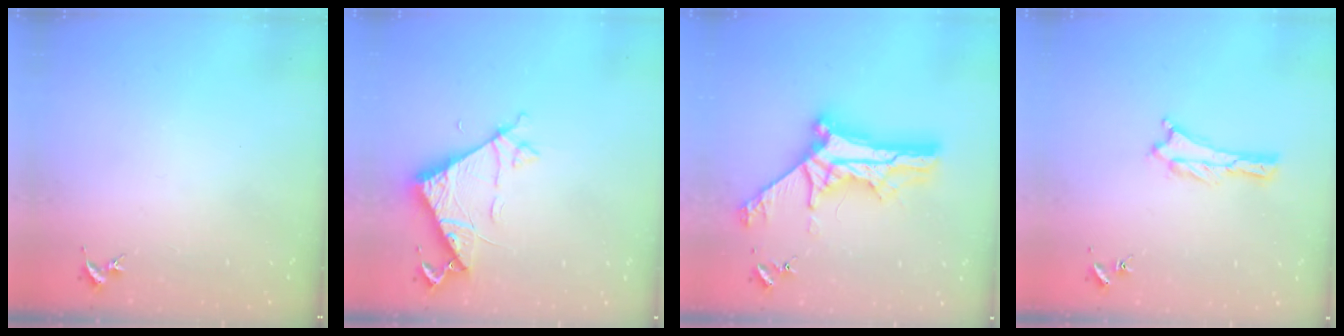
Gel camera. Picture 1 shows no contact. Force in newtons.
{"total": 6.9, "press": 6.9, "slide": 0.5}
{"total": 13.8, "press": 13.8, "slide": 1.0}
{"total": 0.0}